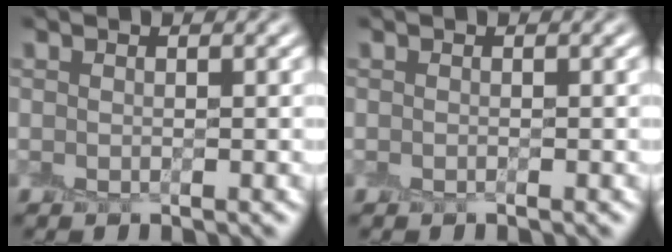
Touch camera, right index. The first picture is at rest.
{"total": 0.0}